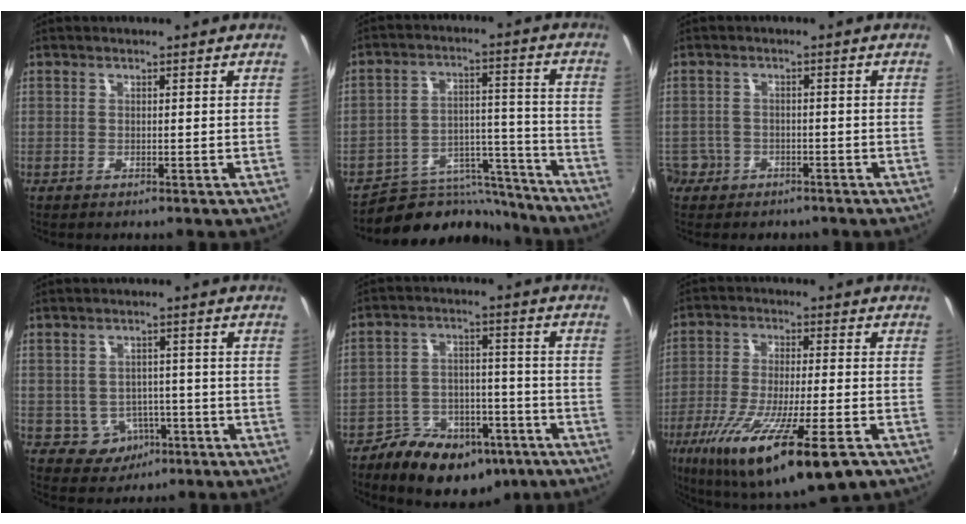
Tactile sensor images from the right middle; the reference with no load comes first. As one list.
[{"total": 13.5, "force": [-12.4, 5.2, 1.1], "torque": [-0.010, 0.053, -0.181]}, {"total": 6.6, "force": [-3.2, 5.6, 1.5], "torque": [-0.051, 0.005, -0.046]}, {"total": 5.5, "force": [-2.2, 4.9, 1.1], "torque": [-0.036, 0.010, -0.015]}, {"total": 16.0, "force": [-10.4, 9.2, 7.8], "torque": [-0.148, 0.011, -0.140]}, {"total": 20.4, "force": [-11.0, 3.6, 16.8], "torque": [-0.319, -0.067, -0.187]}]